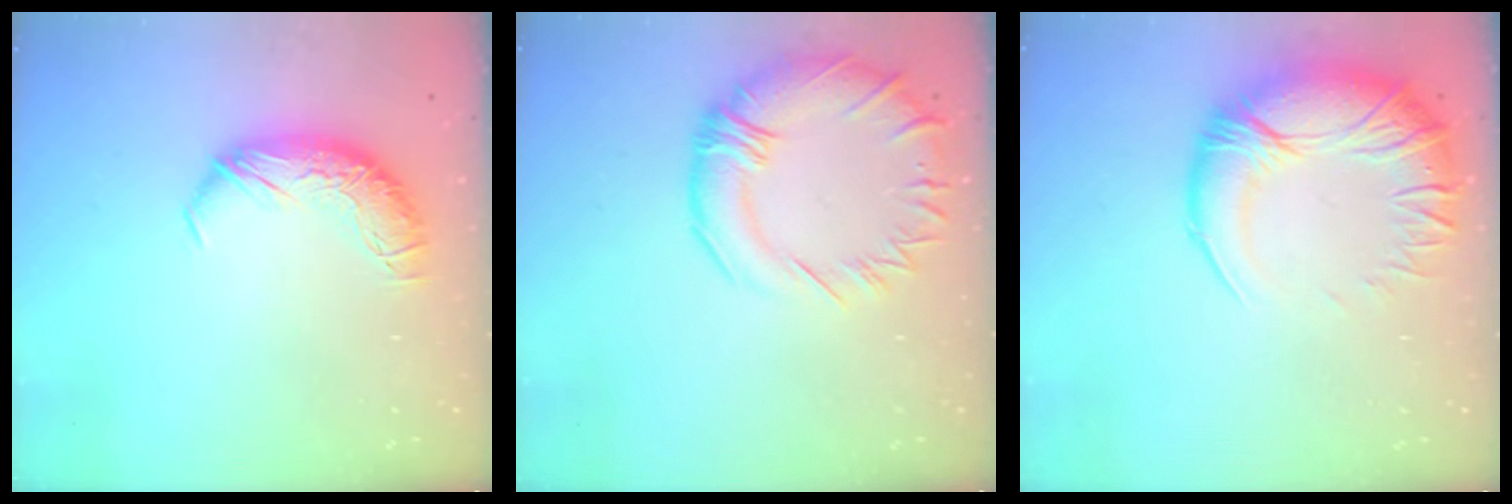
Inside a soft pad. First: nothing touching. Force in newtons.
{"total": 5.8, "press": 5.0, "slide": 2.9}
{"total": 8.0, "press": 6.7, "slide": 4.5}